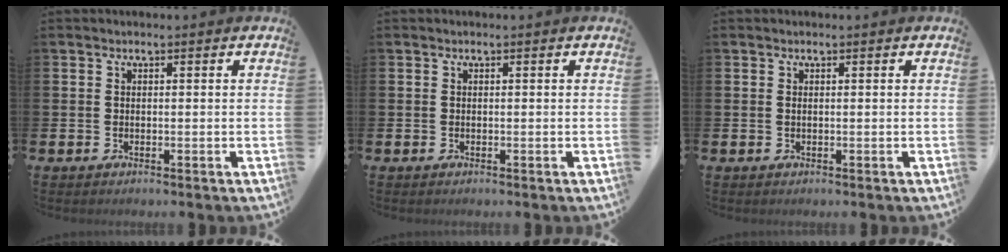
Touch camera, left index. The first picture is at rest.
{"total": 0.0}
{"total": 0.0}